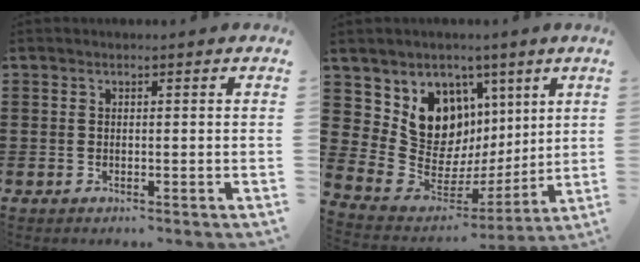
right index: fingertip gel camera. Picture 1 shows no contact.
{"total": 11.3, "force": [5.3, 9.4, 3.3], "torque": [-0.090, -0.056, 0.109]}